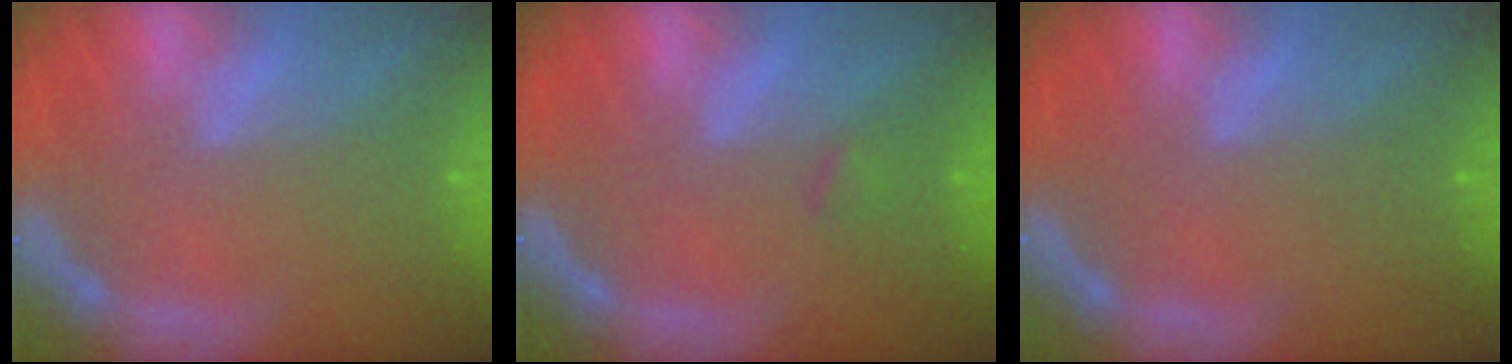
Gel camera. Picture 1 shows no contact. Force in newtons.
{"total": 0.9}
{"total": 0.0}